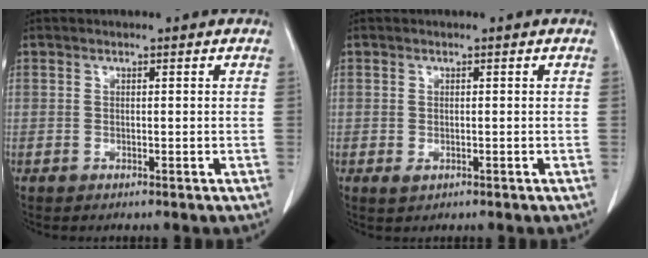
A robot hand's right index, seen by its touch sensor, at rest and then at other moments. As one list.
[{"total": 1.0, "force": [-0.2, 0.8, 0.6], "torque": [-0.005, 0.000, 0.004]}]